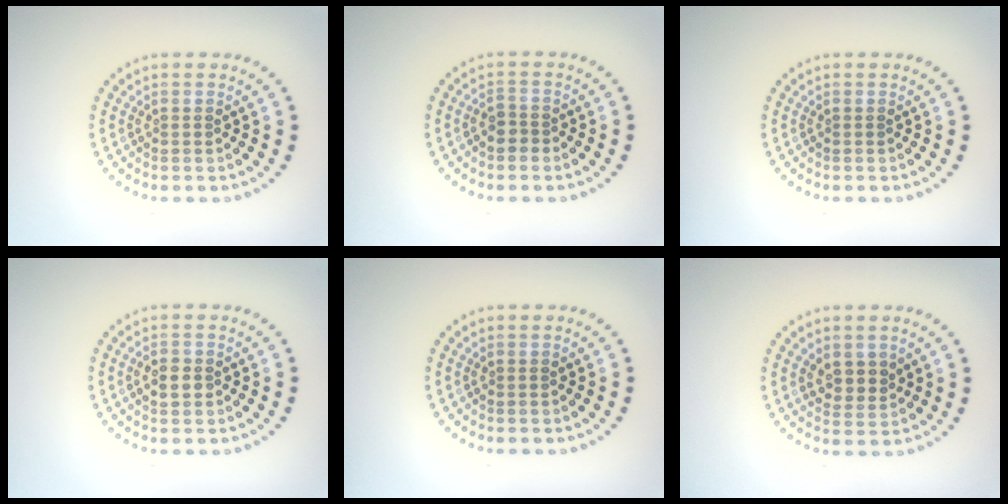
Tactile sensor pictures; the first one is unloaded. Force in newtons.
{"total": 1.3, "press": 1.2, "slide": 0.7}
{"total": 0.0}
{"total": 1.6, "press": 1.6, "slide": 0.0}
{"total": 0.0}
{"total": 2.1, "press": 1.9, "slide": 0.8}